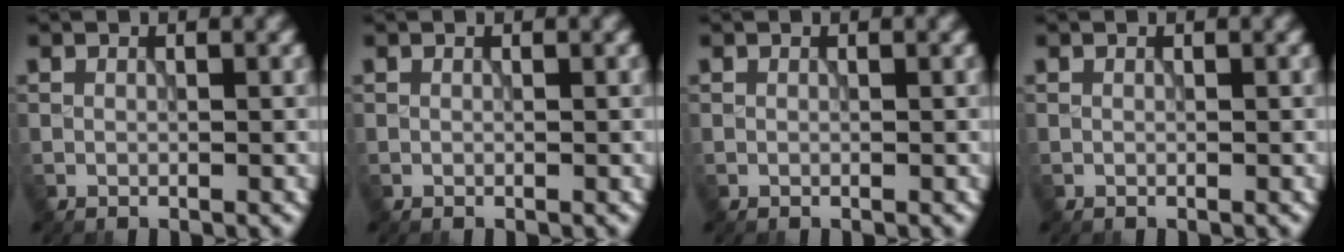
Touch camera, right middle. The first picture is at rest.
{"total": 0.0}
{"total": 0.0}
{"total": 0.0}